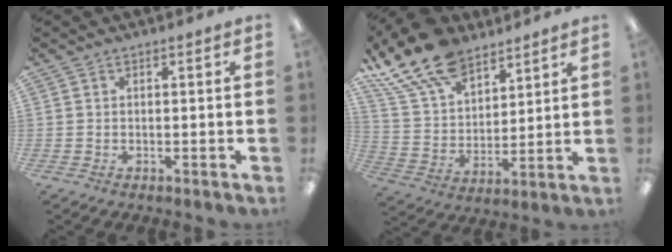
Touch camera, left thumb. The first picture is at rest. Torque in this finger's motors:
{"motor_torque": [0.46, 0.46, 1.38, -1.39, 0.22]}